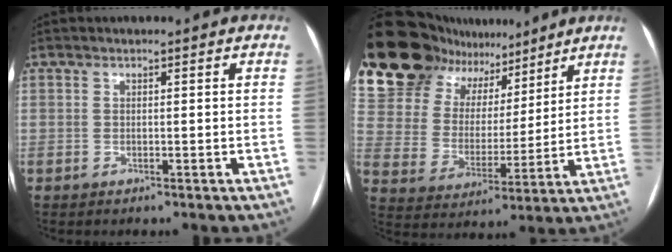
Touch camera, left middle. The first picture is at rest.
{"total": 18.7, "force": [15.0, 9.0, 6.5], "torque": [-0.137, 0.047, 0.259]}